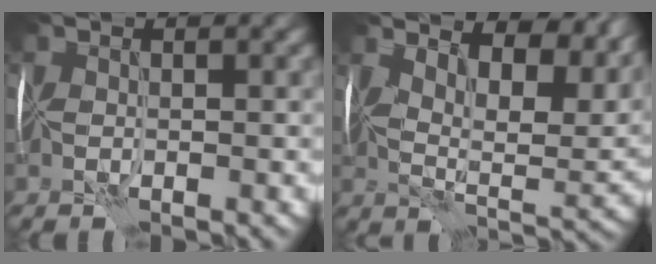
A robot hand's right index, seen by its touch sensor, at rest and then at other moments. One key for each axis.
{"total": 11.0, "fx": 7.6, "fy": 3.7, "fz": 7.0, "tx": -0.126, "ty": 0.005, "tz": 0.119}